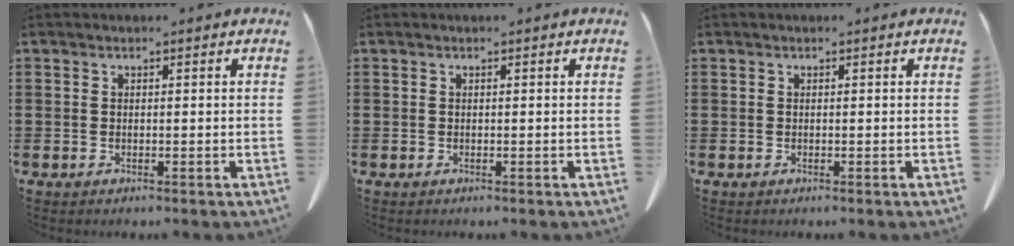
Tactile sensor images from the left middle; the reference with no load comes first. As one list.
[{"total": 0.0}, {"total": 0.0}]